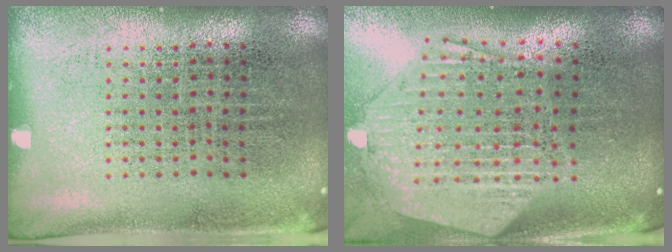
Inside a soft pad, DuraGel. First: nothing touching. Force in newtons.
{"total": 2.8, "press": 2.2, "slide": 1.7}